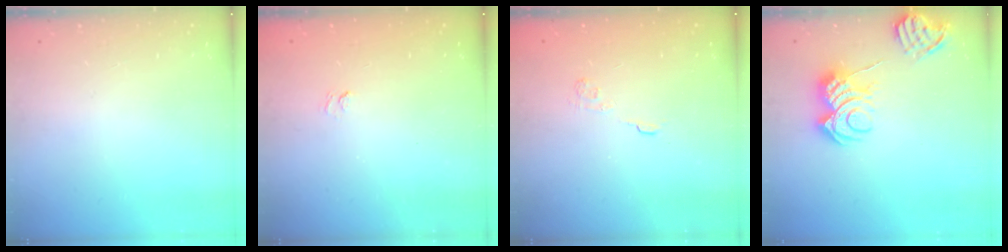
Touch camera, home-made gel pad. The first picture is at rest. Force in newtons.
{"total": 1.6, "press": 1.0, "slide": 1.2}
{"total": 2.9, "press": 2.5, "slide": 1.4}
{"total": 9.3, "press": 9.2, "slide": 1.2}